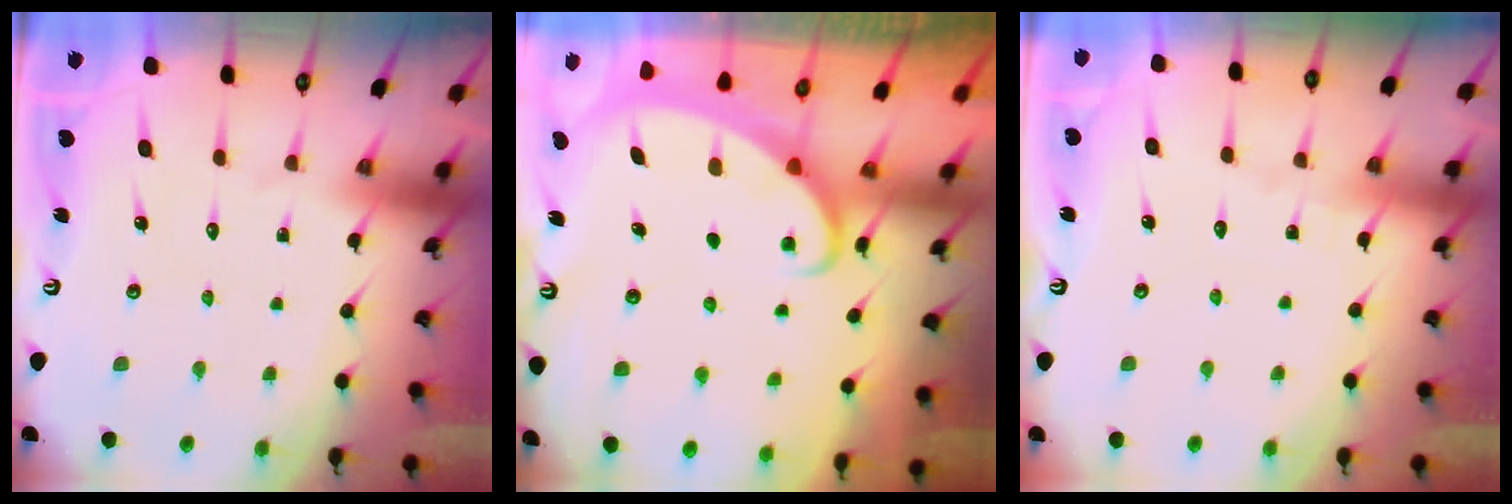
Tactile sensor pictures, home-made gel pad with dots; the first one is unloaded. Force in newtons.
{"total": 2.0, "press": 2.0, "slide": 0.4}
{"total": 2.9, "press": 2.9, "slide": 0.3}